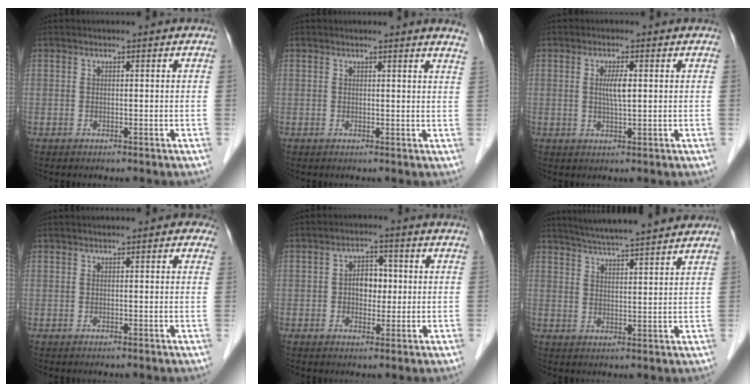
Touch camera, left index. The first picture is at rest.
{"total": 3.9, "force": [3.5, -0.3, 1.5], "torque": [-0.017, -0.016, 0.017]}
{"total": 3.0, "force": [0.5, 0.3, 2.9], "torque": [-0.056, 0.000, 0.007]}
{"total": 2.6, "force": [1.3, 1.0, 2.1], "torque": [-0.023, 0.013, 0.011]}
{"total": 4.4, "force": [0.1, 3.0, 3.2], "torque": [-0.053, 0.015, 0.001]}
{"total": 13.4, "force": [11.9, 0.6, 6.1], "torque": [-0.099, 0.022, 0.167]}